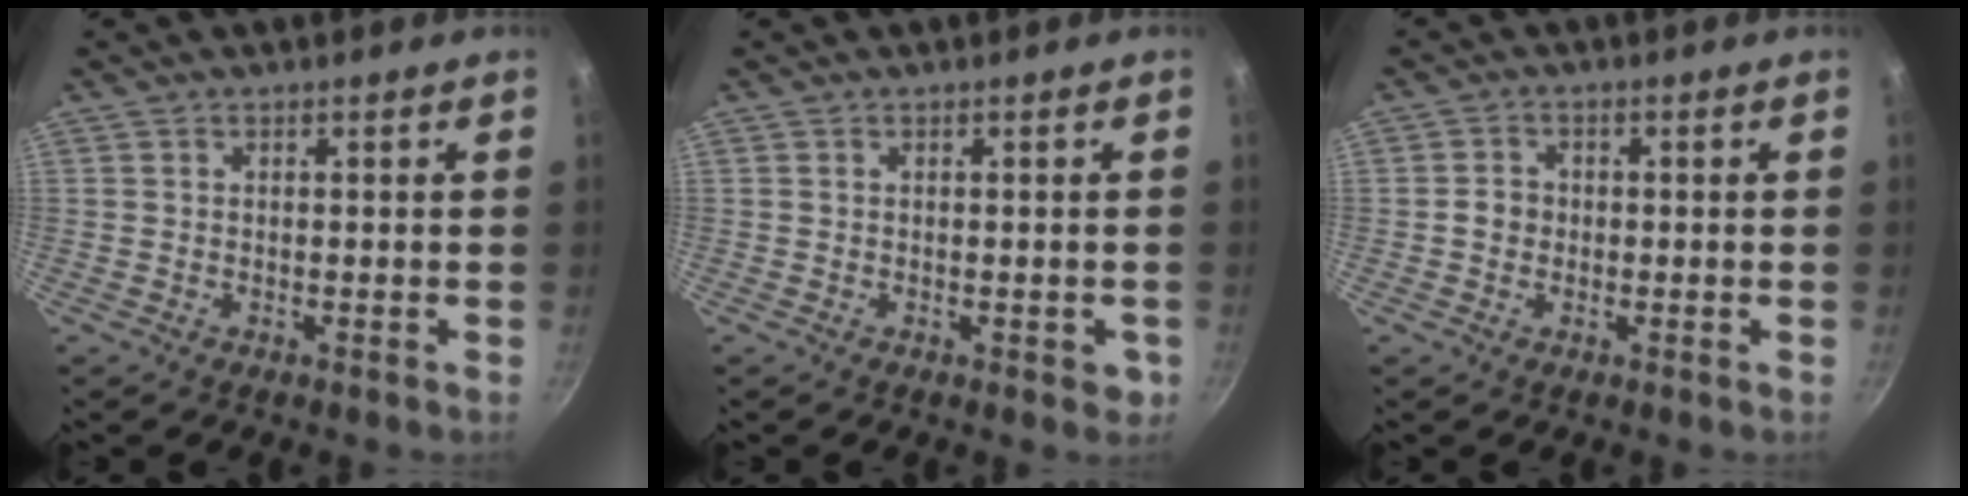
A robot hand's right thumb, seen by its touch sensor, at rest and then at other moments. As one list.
[{"total": 2.5, "force": [-0.8, 1.1, 2.1], "torque": [-0.018, -0.003, -0.011]}, {"total": 2.8, "force": [-0.5, 2.5, 1.3], "torque": [-0.009, 0.012, -0.011]}]